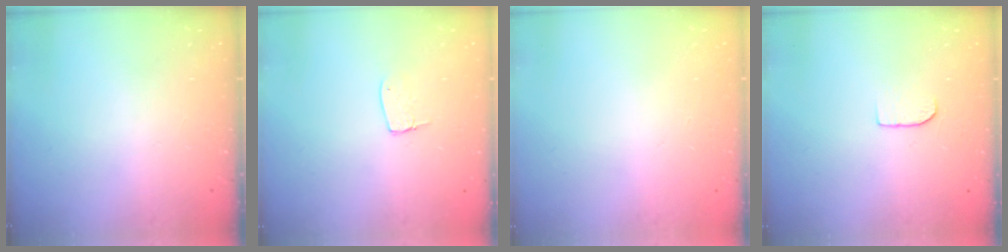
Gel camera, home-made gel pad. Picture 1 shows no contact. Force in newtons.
{"total": 5.5, "press": 5.5, "slide": 0.3}
{"total": 0.8, "press": 0.4, "slide": 0.7}
{"total": 5.0, "press": 5.0, "slide": 0.5}